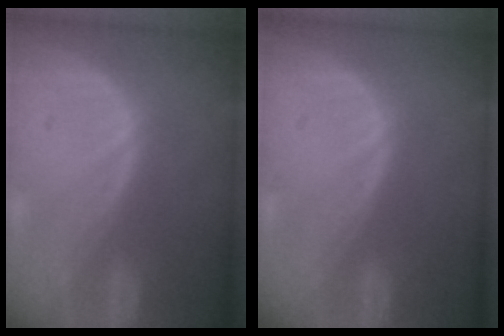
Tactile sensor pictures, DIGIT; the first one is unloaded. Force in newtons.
{"total": 0.0}